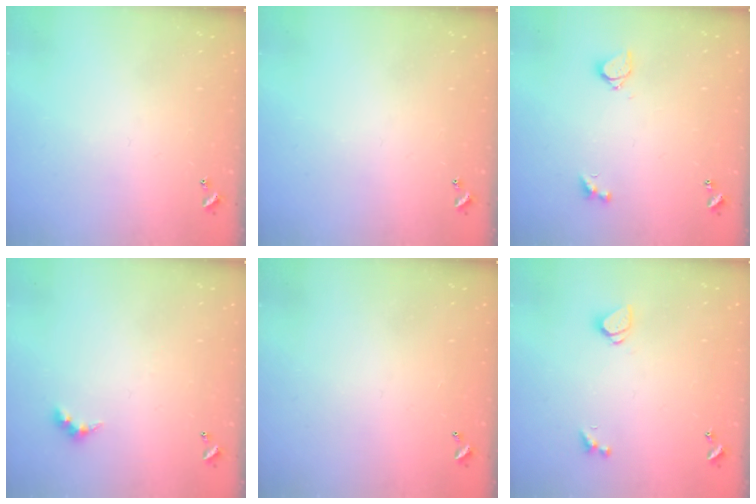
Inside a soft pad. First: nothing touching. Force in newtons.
{"total": 0.0}
{"total": 4.3, "press": 4.2, "slide": 0.8}
{"total": 2.4, "press": 2.4, "slide": 0.5}
{"total": 2.8, "press": 2.8, "slide": 0.1}
{"total": 1.3, "press": 1.2, "slide": 0.4}